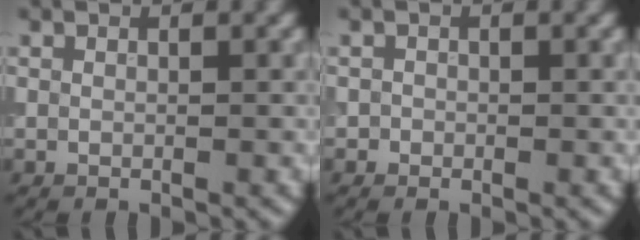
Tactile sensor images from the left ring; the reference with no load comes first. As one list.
[{"total": 0.6, "force": [-0.2, 0.6, 0.0], "torque": [0.005, -0.004, -0.005]}]